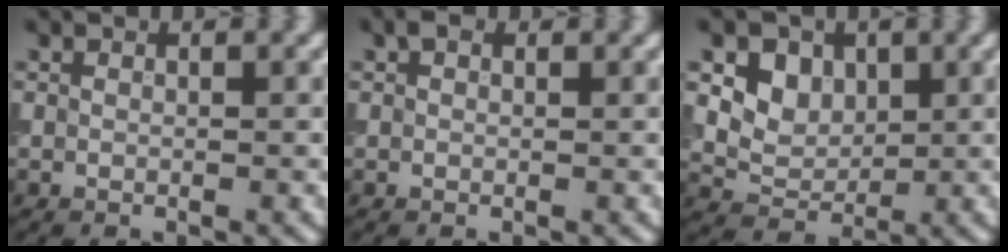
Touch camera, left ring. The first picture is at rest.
{"total": 0.8, "force": [0.4, 0.4, 0.5], "torque": [-0.006, 0.004, 0.004]}
{"total": 5.7, "force": [2.4, 4.4, 2.6], "torque": [-0.056, 0.004, 0.051]}